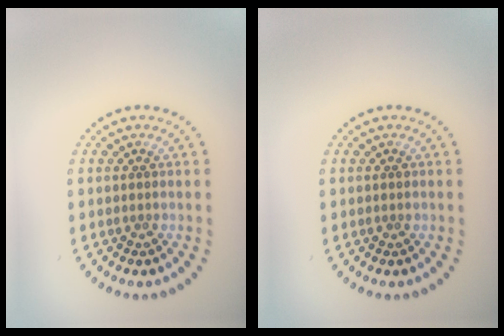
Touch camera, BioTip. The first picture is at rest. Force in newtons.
{"total": 0.6, "press": 0.6, "slide": 0.2}